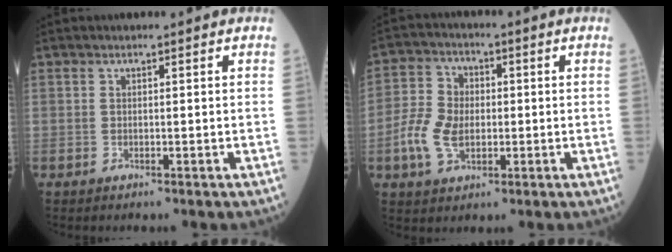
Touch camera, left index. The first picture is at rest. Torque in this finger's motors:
{"motor_torque": [0.82, 0.02, 0.22, 0.07]}